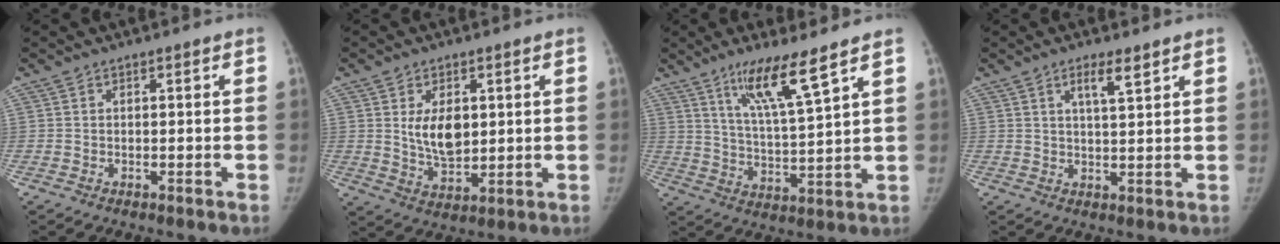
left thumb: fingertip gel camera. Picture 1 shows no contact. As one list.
[{"total": 8.1, "force": [1.7, 4.9, 6.2], "torque": [-0.083, -0.023, 0.039]}, {"total": 11.1, "force": [7.2, 0.7, 8.5], "torque": [-0.154, -0.047, 0.137]}, {"total": 4.4, "force": [2.7, 0.9, 3.4], "torque": [-0.057, -0.017, 0.049]}]